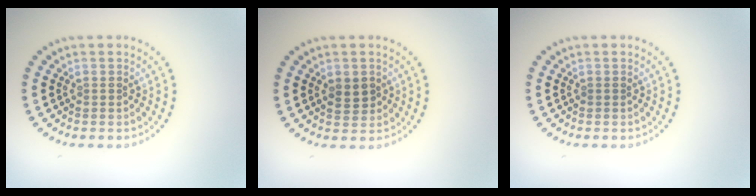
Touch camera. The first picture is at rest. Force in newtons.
{"total": 2.0, "press": 2.0, "slide": 0.2}
{"total": 0.0}